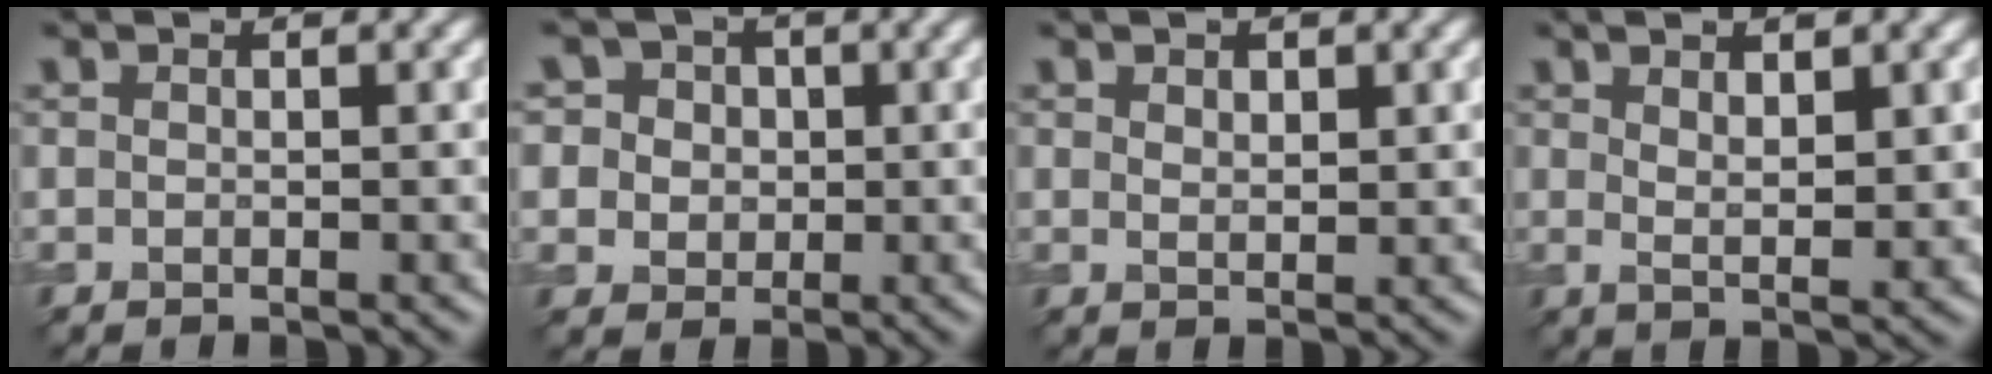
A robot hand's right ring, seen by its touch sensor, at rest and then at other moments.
{"total": 7.8, "force": [2.8, 6.8, 2.8], "torque": [-0.065, 0.031, 0.026]}
{"total": 1.4, "force": [0.8, 0.8, 0.9], "torque": [-0.013, -0.002, 0.016]}
{"total": 3.5, "force": [1.7, 0.9, 2.9], "torque": [-0.051, -0.006, 0.032]}